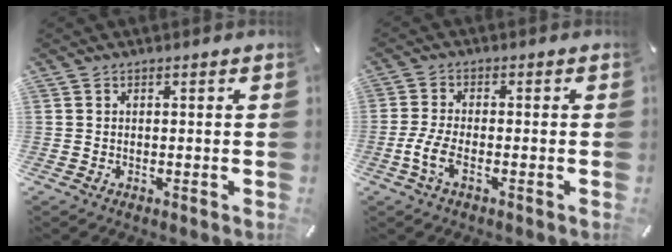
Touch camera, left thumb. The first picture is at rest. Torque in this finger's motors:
{"motor_torque": [-0.01, 0.10, 0.10, 0.04, 0.14]}